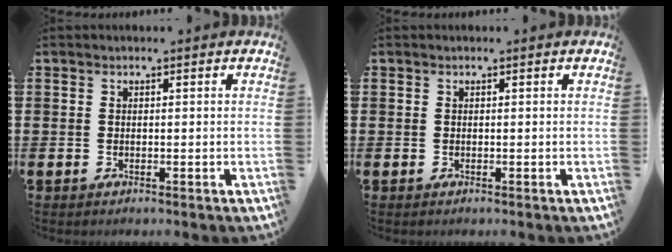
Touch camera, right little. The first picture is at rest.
{"total": 0.0}